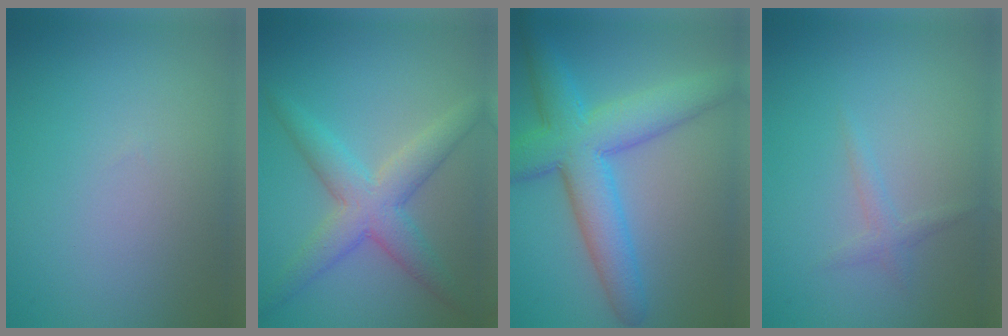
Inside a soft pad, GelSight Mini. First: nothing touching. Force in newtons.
{"total": 5.1, "press": 5.1, "slide": 0.2}
{"total": 8.3, "press": 8.3, "slide": 0.2}
{"total": 1.1, "press": 1.1, "slide": 0.1}